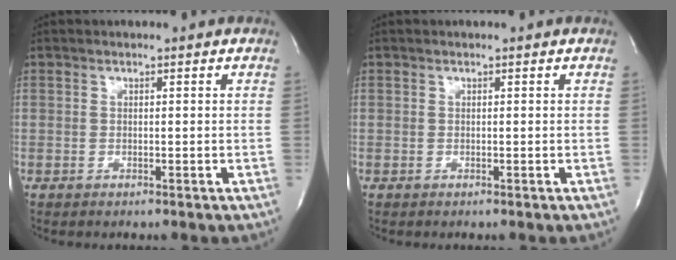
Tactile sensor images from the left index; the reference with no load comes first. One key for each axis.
{"total": 0.0}